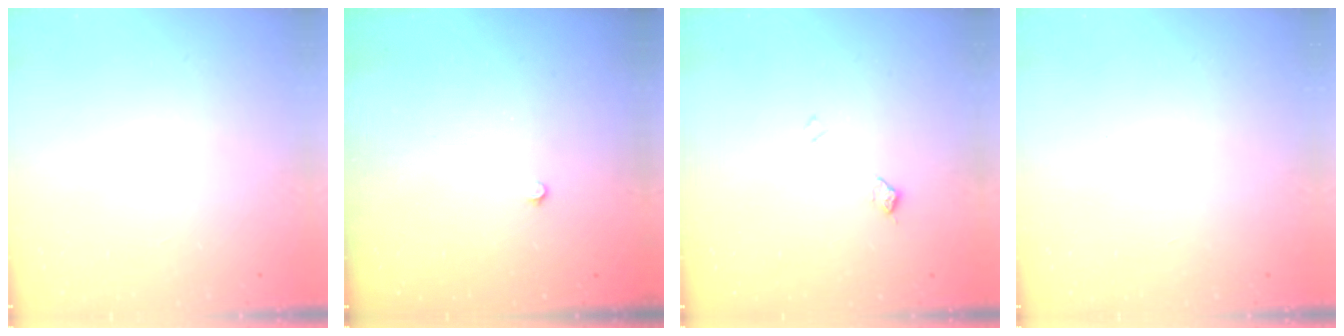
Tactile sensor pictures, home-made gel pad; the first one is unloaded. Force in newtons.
{"total": 2.3, "press": 2.3, "slide": 0.4}
{"total": 6.3, "press": 6.3, "slide": 0.7}
{"total": 0.0}